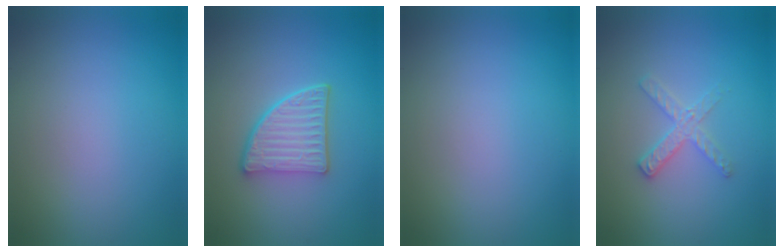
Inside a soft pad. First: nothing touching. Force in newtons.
{"total": 4.8, "press": 3.8, "slide": 2.9}
{"total": 0.0}
{"total": 2.2, "press": 2.2, "slide": 0.3}